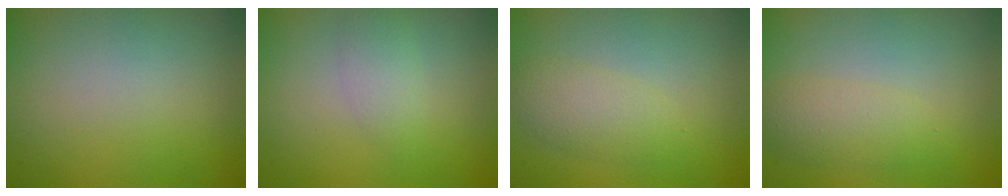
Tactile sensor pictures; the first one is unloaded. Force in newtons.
{"total": 1.8, "press": 1.8, "slide": 0.1}
{"total": 2.7, "press": 2.7, "slide": 0.1}
{"total": 2.4, "press": 2.4, "slide": 0.2}